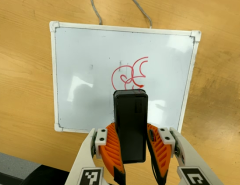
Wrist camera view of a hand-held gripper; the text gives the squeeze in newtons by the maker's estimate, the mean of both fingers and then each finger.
{"total": 10.5, "left": 9.6, "right": 11.5}